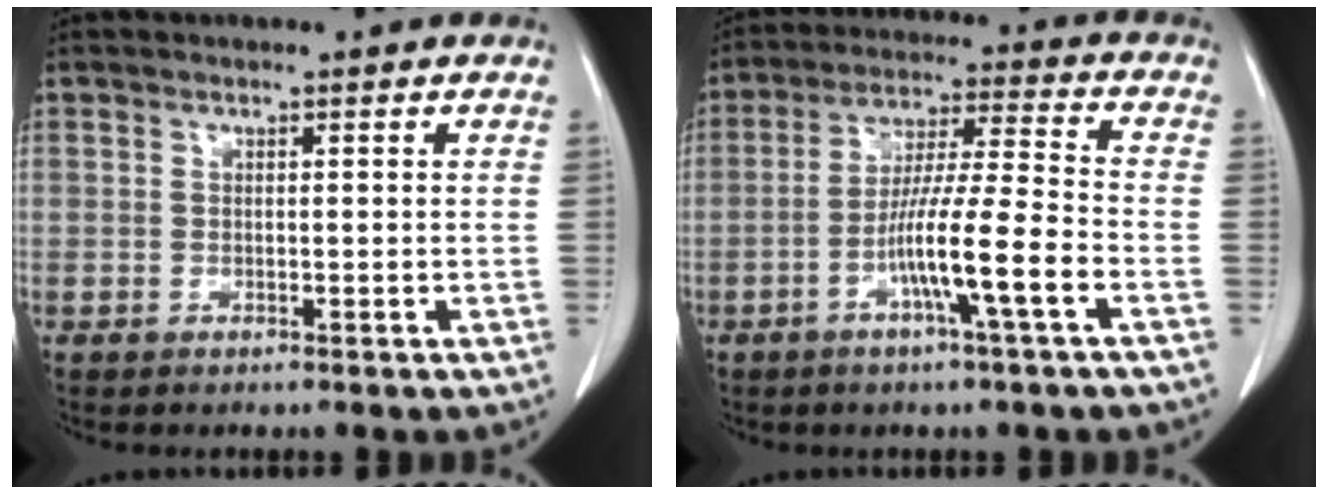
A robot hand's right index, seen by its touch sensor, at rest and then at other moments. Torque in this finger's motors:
{"motor_torque": [1.31, -0.83, 0.78, 0.15]}